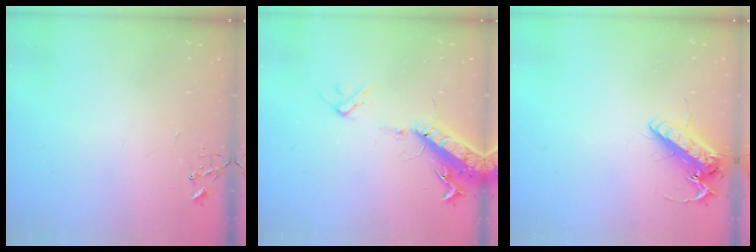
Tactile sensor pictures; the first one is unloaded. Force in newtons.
{"total": 15.6, "press": 15.2, "slide": 3.5}
{"total": 14.1, "press": 13.9, "slide": 2.6}